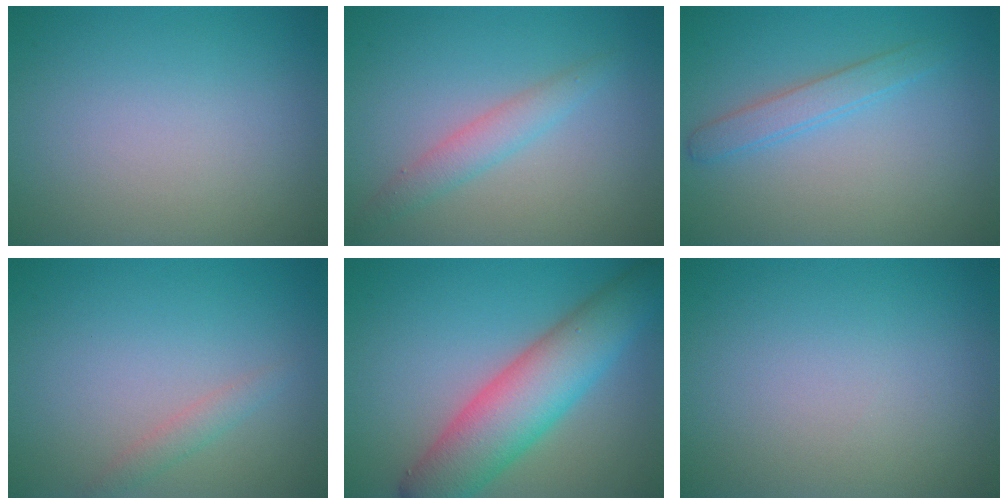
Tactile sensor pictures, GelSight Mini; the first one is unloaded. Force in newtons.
{"total": 2.3, "press": 2.3, "slide": 0.0}
{"total": 2.0, "press": 2.0, "slide": 0.0}
{"total": 1.3, "press": 1.3, "slide": 0.2}
{"total": 8.1, "press": 8.1, "slide": 0.3}
{"total": 0.0}